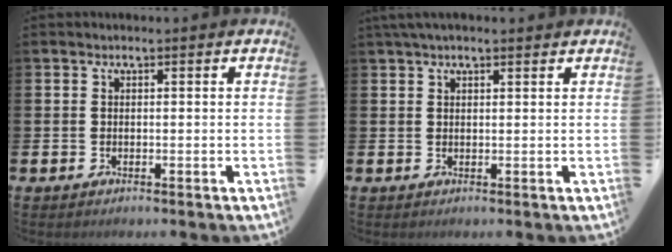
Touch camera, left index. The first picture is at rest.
{"total": 1.9, "force": [1.6, 0.3, 0.9], "torque": [-0.011, 0.003, 0.028]}